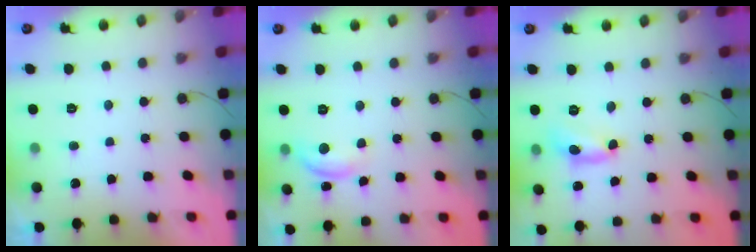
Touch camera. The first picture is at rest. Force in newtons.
{"total": 9.2, "press": 9.2, "slide": 0.6}
{"total": 6.8, "press": 6.8, "slide": 0.4}